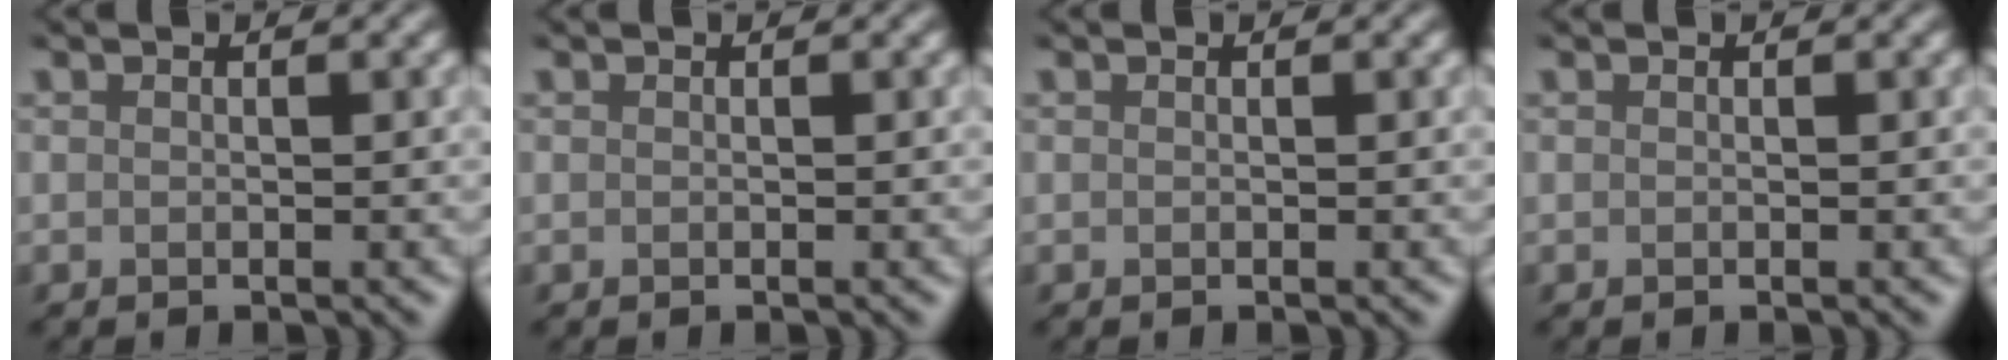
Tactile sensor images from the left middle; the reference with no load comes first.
{"total": 0.0}
{"total": 0.0}
{"total": 0.0}